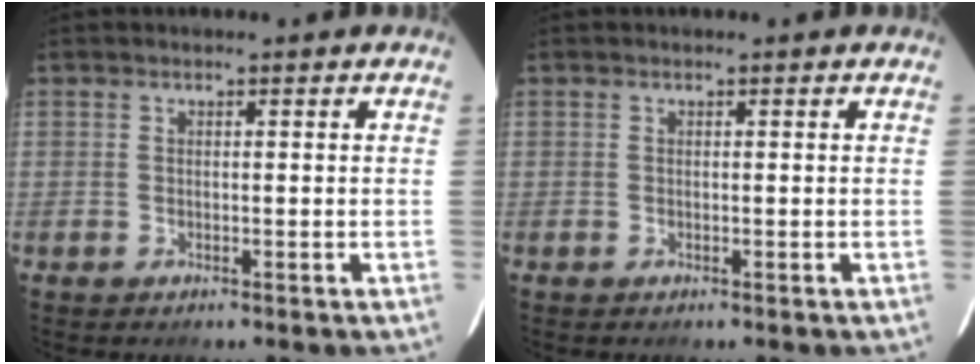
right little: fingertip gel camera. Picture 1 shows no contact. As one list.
[{"total": 0.0}]